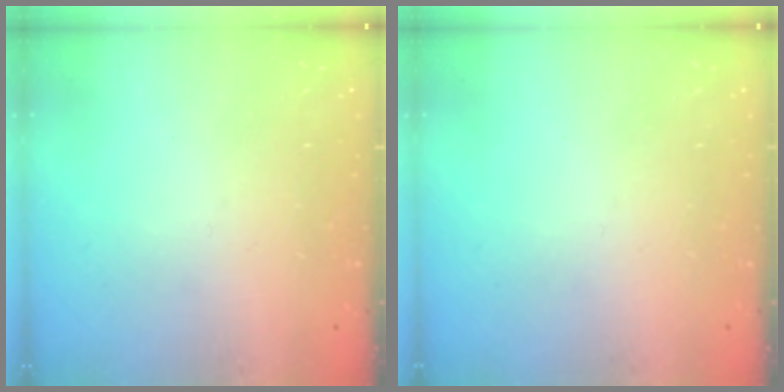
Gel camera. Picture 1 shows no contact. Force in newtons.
{"total": 0.0}